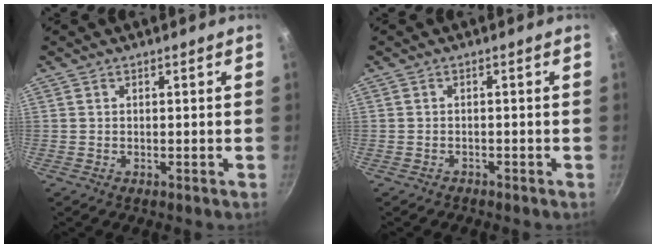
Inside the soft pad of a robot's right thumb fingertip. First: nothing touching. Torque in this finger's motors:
{"motor_torque": [-0.49, 0.35, 0.53, -0.47, -0.06]}